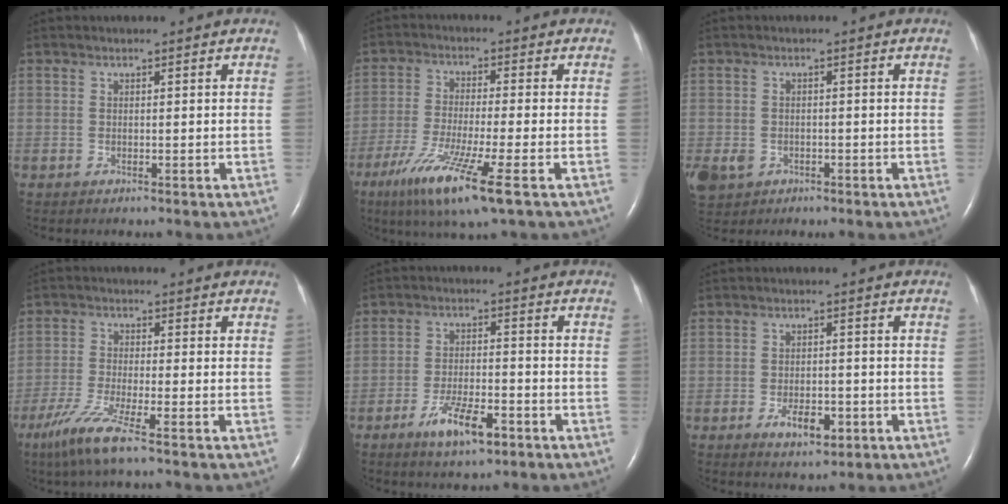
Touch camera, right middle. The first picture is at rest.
{"total": 11.2, "force": [-5.9, 0.1, 9.5], "torque": [-0.187, -0.035, -0.105]}
{"total": 5.4, "force": [-2.6, 4.4, 1.9], "torque": [-0.052, 0.002, -0.035]}
{"total": 6.8, "force": [-4.4, -0.1, 5.1], "torque": [-0.109, -0.021, -0.090]}
{"total": 7.2, "force": [-4.2, 1.9, 5.6], "torque": [-0.109, -0.007, -0.070]}
{"total": 4.6, "force": [-2.1, 2.0, 3.5], "torque": [-0.061, -0.002, -0.026]}